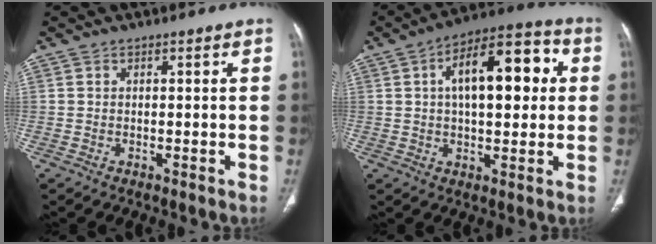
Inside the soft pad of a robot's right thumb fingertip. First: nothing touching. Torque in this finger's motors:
{"motor_torque": [-0.35, 2.57, 1.16, -0.14, 0.29]}